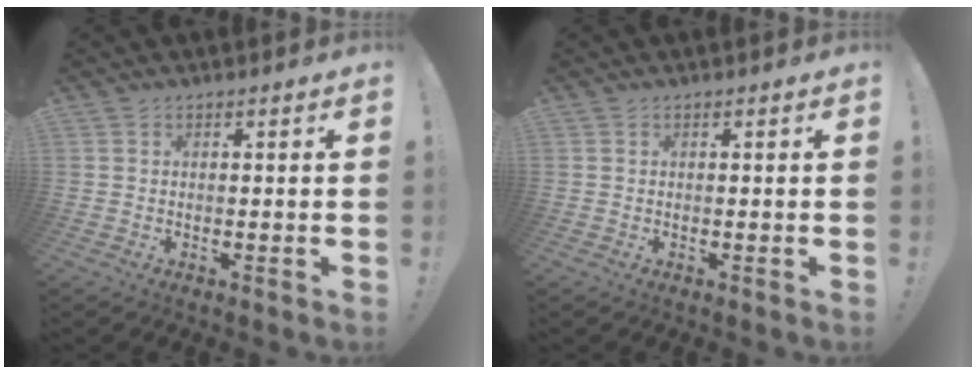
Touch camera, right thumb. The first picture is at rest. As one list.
[{"total": 0.0}]